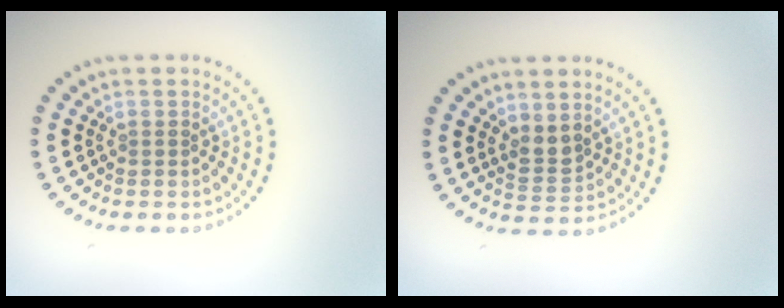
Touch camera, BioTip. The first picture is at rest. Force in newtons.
{"total": 1.9, "press": 1.6, "slide": 1.0}